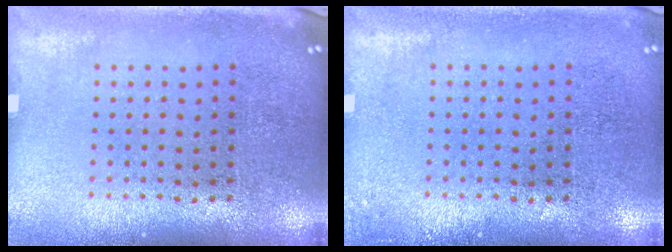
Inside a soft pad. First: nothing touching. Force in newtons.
{"total": 0.7, "press": 0.7, "slide": 0.2}